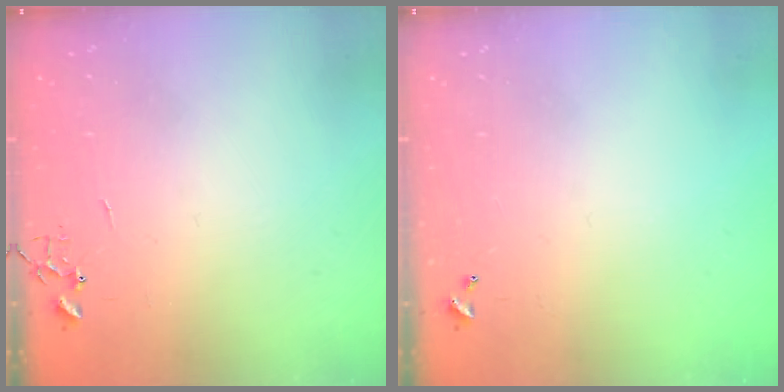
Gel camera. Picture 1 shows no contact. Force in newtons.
{"total": 0.0}